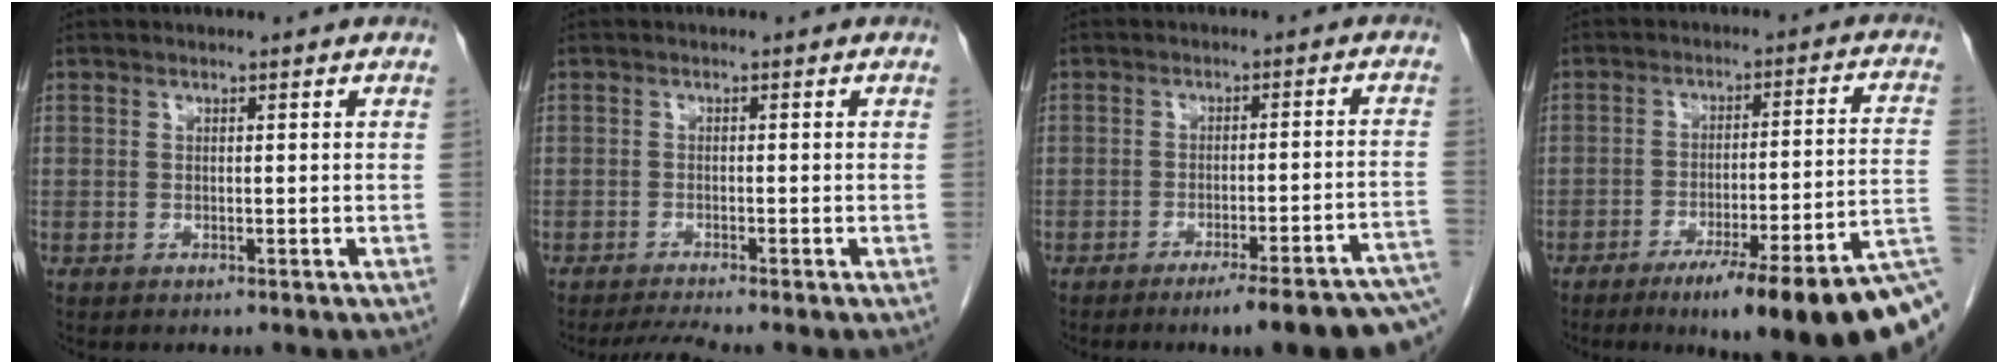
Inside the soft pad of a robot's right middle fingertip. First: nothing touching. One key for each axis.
{"total": 2.8, "fx": -2.4, "fy": -0.9, "fz": 1.0, "tx": -0.025, "ty": -0.013, "tz": -0.047}
{"total": 14.5, "fx": -12.1, "fy": -0.5, "fz": 8.1, "tx": -0.043, "ty": 0.008, "tz": -0.152}
{"total": 20.4, "fx": -13.4, "fy": 1.3, "fz": 15.4, "tx": -0.119, "ty": 0.008, "tz": -0.191}